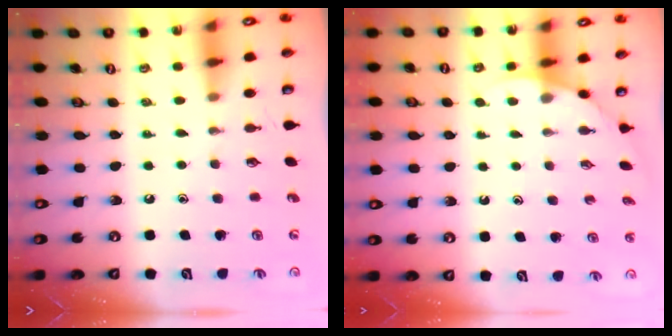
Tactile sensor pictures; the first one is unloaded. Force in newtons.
{"total": 2.0, "press": 2.0, "slide": 0.0}